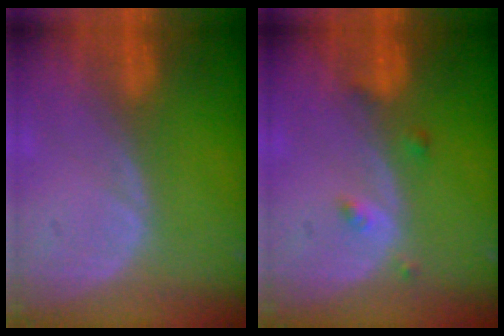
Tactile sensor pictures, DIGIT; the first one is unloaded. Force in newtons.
{"total": 1.8, "press": 1.8, "slide": 0.1}